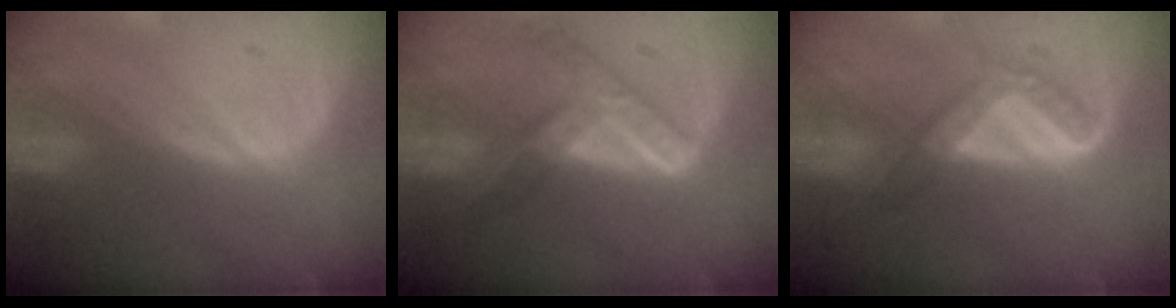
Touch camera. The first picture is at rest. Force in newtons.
{"total": 7.2, "press": 6.1, "slide": 3.8}
{"total": 4.9, "press": 4.8, "slide": 1.0}